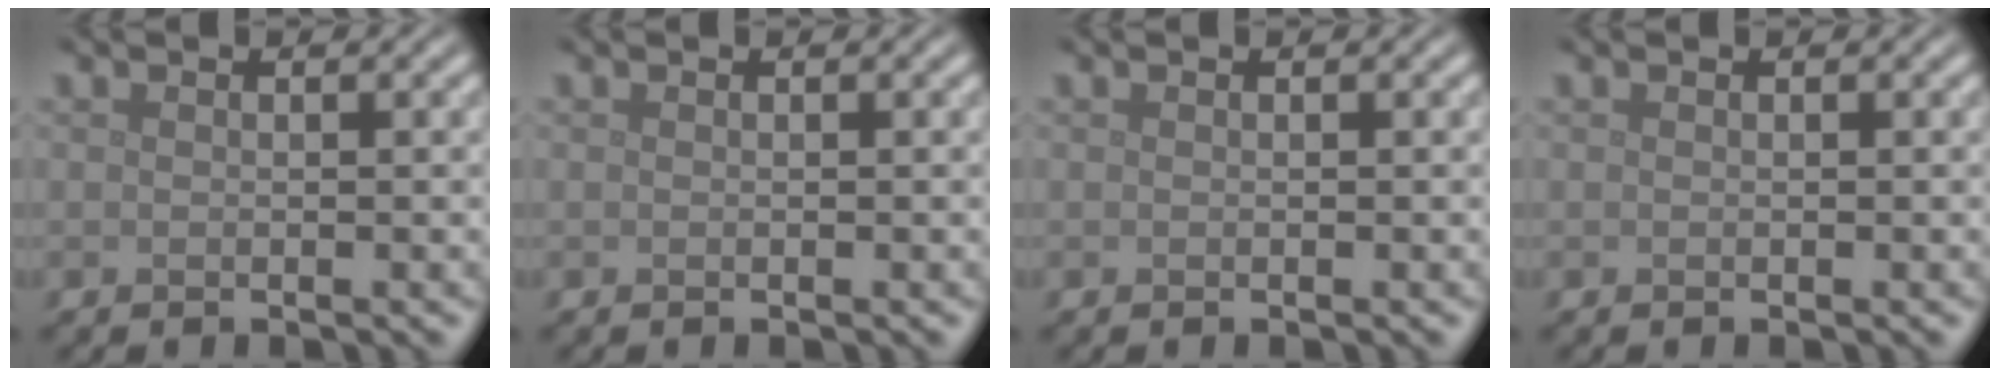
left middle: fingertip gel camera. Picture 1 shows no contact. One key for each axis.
{"total": 0.0}
{"total": 0.0}
{"total": 0.0}